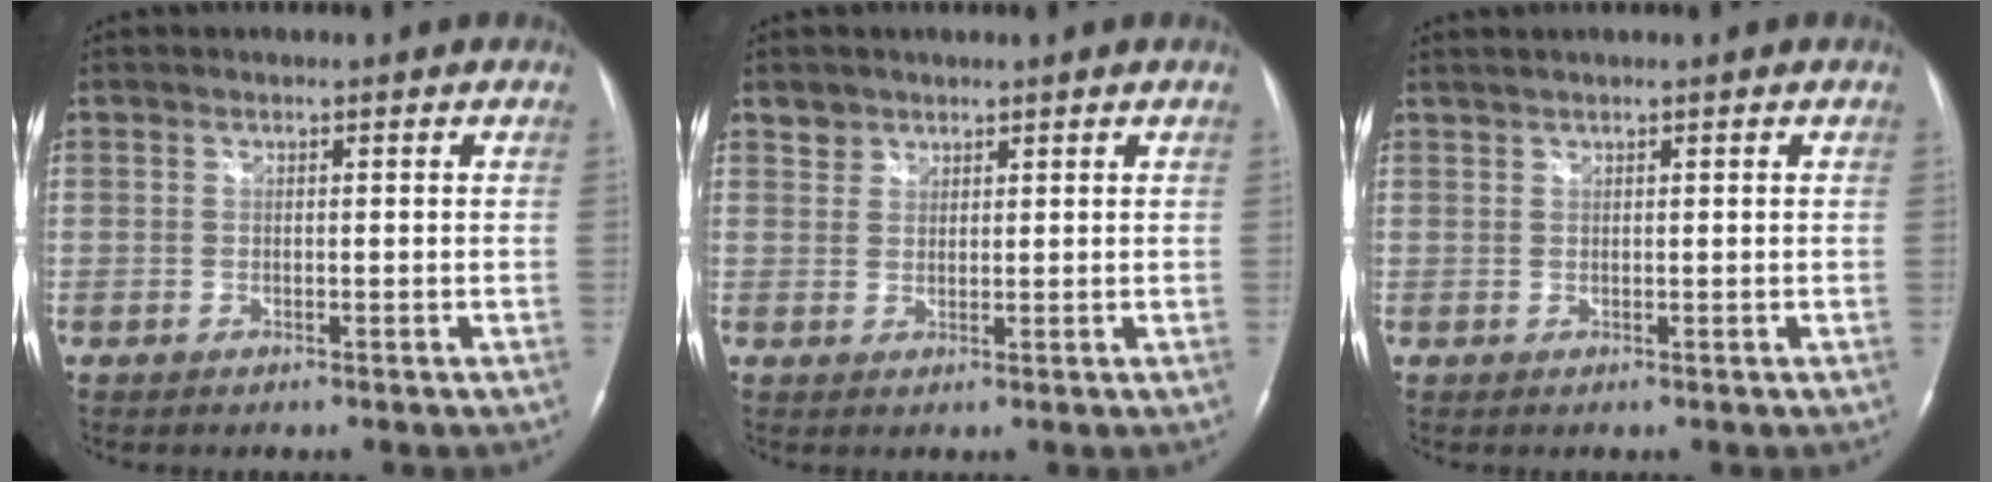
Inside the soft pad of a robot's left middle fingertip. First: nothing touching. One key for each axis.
{"total": 2.0, "fx": 1.5, "fy": 1.3, "fz": -0.2, "tx": 0.010, "ty": 0.008, "tz": 0.023}
{"total": 1.1, "fx": 1.0, "fy": -0.1, "fz": 0.4, "tx": -0.011, "ty": 0.009, "tz": 0.025}